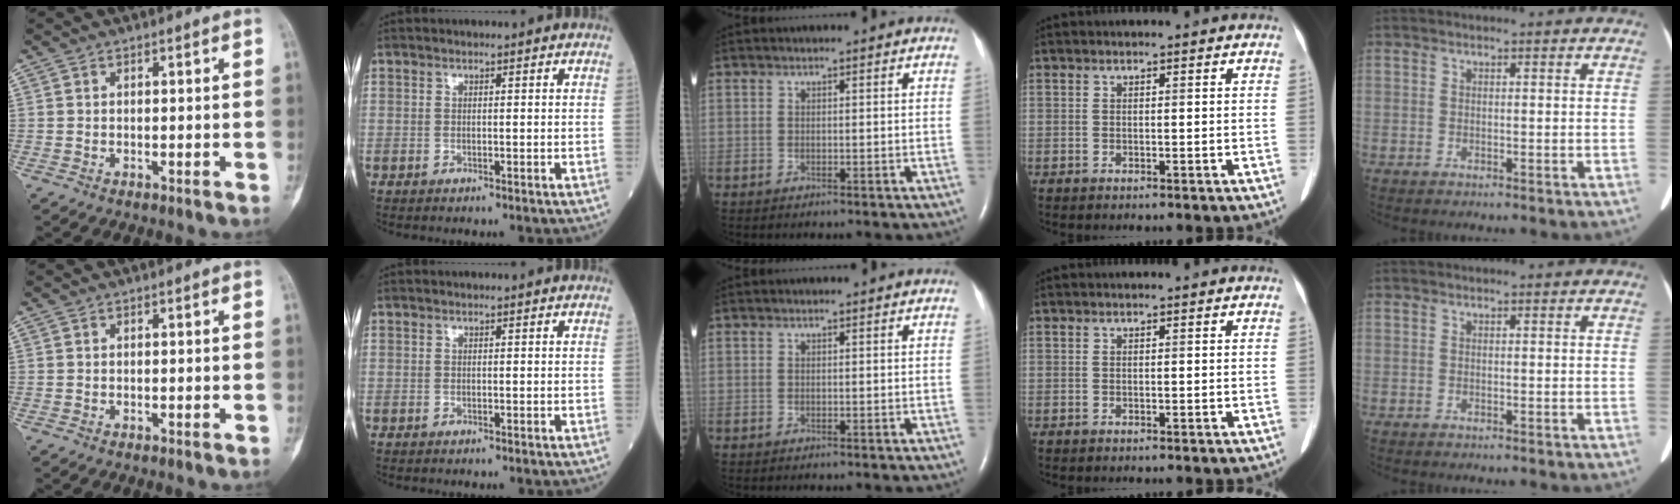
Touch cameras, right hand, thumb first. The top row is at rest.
{}